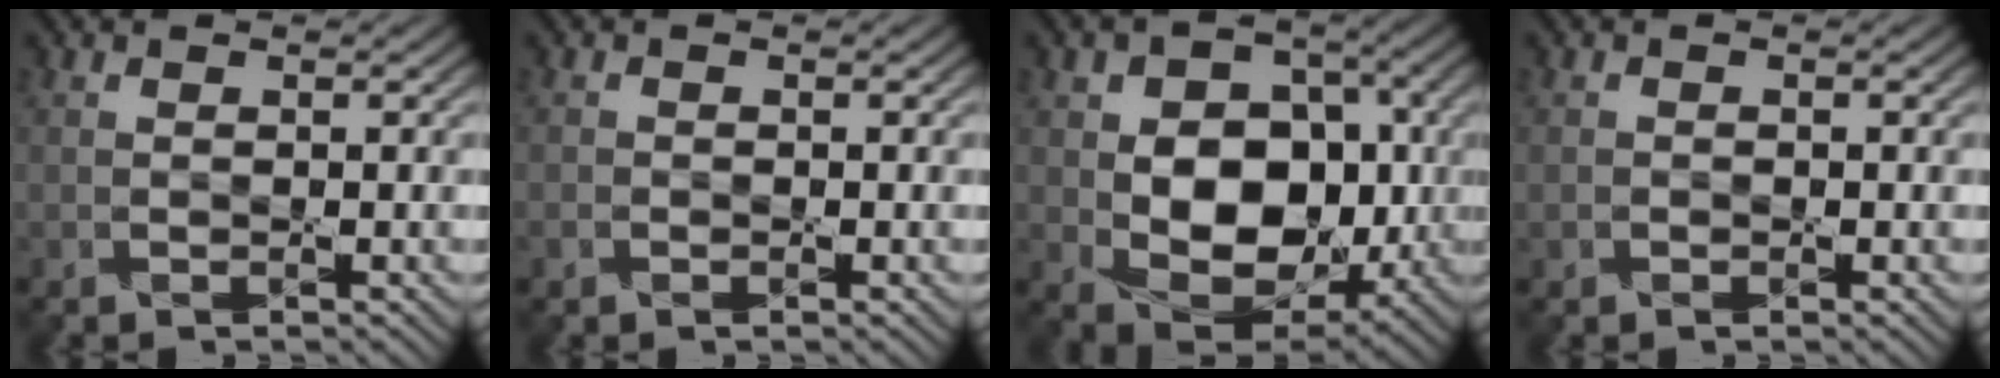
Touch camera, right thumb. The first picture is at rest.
{"total": 1.0, "force": [-0.6, 0.7, 0.4], "torque": [-0.008, -0.003, -0.013]}
{"total": 12.1, "force": [-0.4, 8.6, 8.5], "torque": [-0.153, -0.008, -0.008]}
{"total": 0.6, "force": [-0.3, 0.5, 0.2], "torque": [-0.002, -0.003, -0.006]}